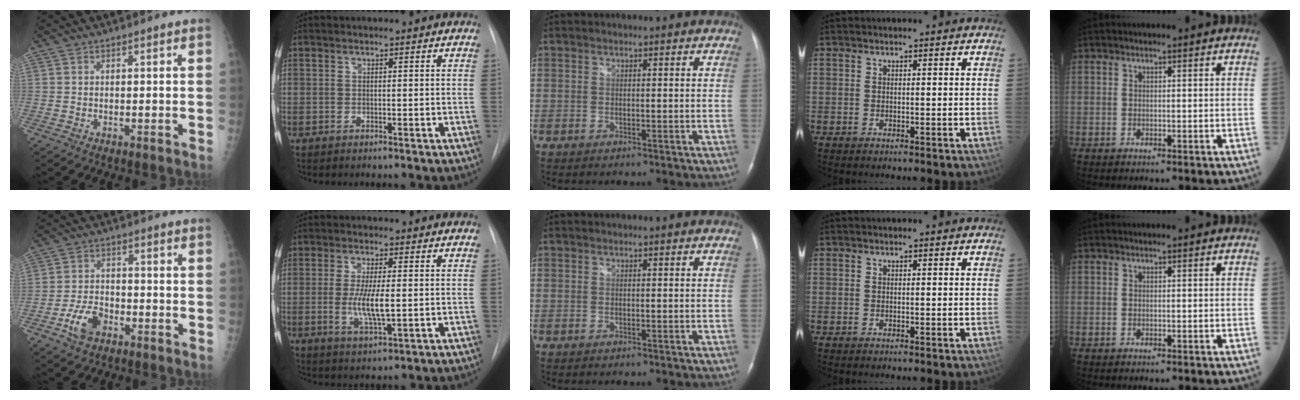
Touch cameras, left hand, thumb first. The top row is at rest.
{"thumb": {"total": 6.7, "force": [-3.5, 4.1, 4.0], "torque": [-0.070, 0.021, -0.063]}, "index": {"total": 6.5, "force": [-0.5, 1.4, 6.3], "torque": [-0.126, -0.016, -0.009]}}